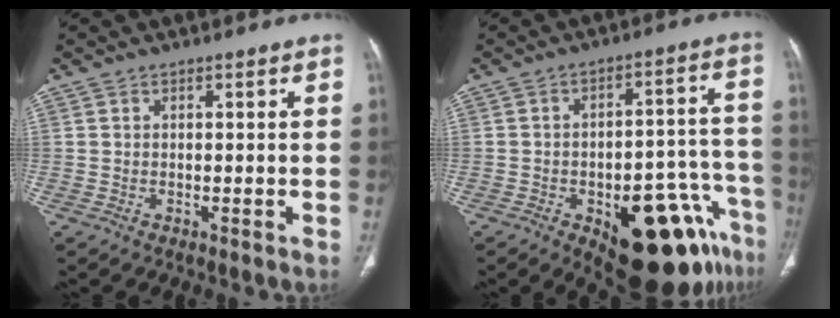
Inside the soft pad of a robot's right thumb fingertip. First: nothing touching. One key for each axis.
{"total": 21.4, "fx": -11.3, "fy": 8.7, "fz": 15.9, "tx": -0.134, "ty": 0.074, "tz": -0.144}